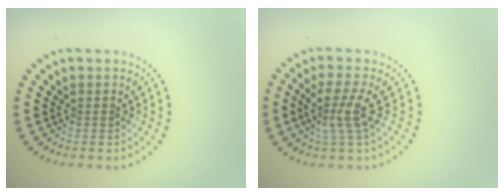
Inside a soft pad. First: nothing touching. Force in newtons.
{"total": 2.8, "press": 2.2, "slide": 1.7}